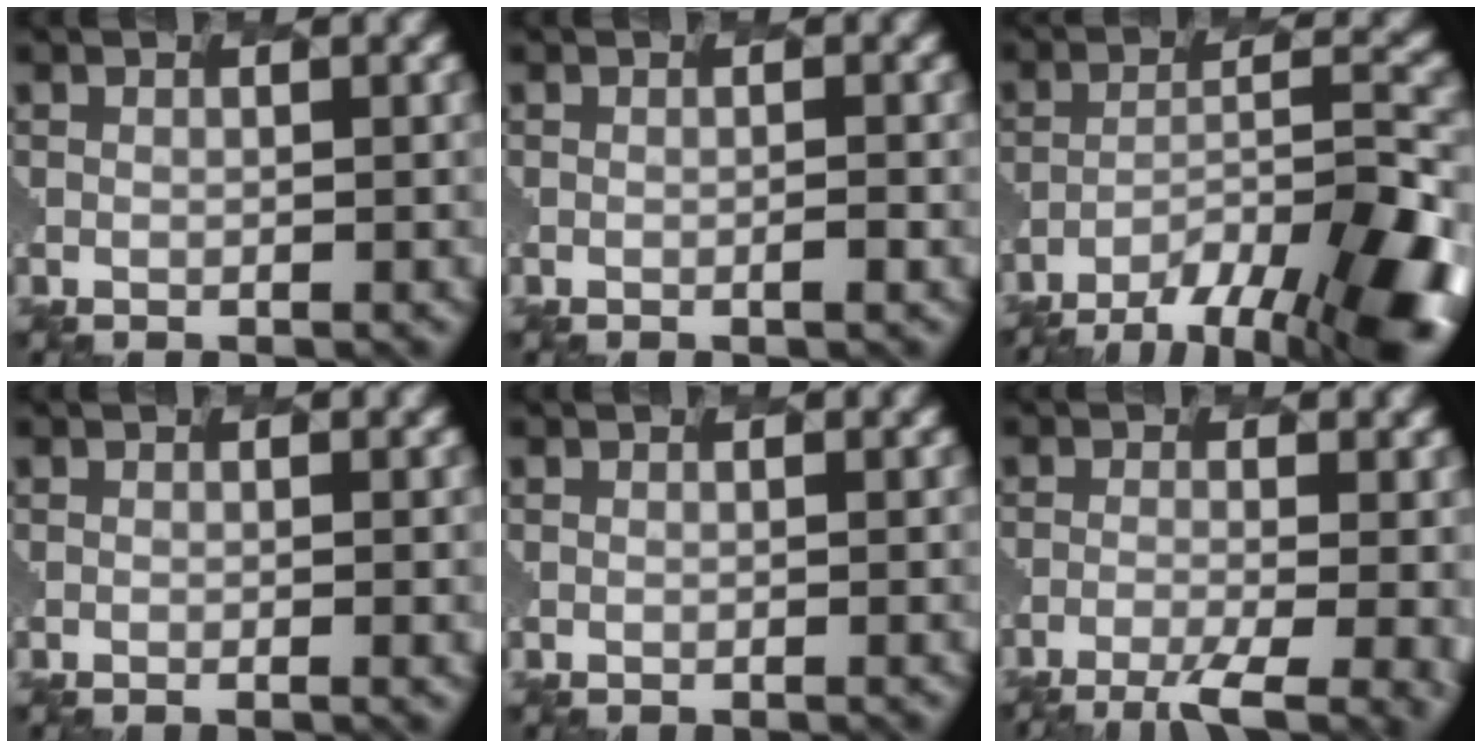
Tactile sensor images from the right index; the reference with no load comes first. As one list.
[{"total": 0.0}, {"total": 12.8, "force": [-9.9, 3.6, 7.3], "torque": [-0.144, -0.011, -0.139]}, {"total": 0.8, "force": [-0.1, 0.3, 0.8], "torque": [-0.004, 0.002, -0.009]}, {"total": 0.0}, {"total": 6.4, "force": [-4.1, 1.4, 4.8], "torque": [-0.082, -0.005, -0.059]}]